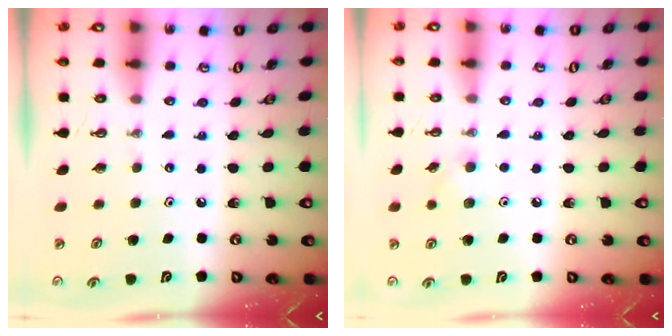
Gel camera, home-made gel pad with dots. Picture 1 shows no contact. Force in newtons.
{"total": 5.8, "press": 5.8, "slide": 0.7}